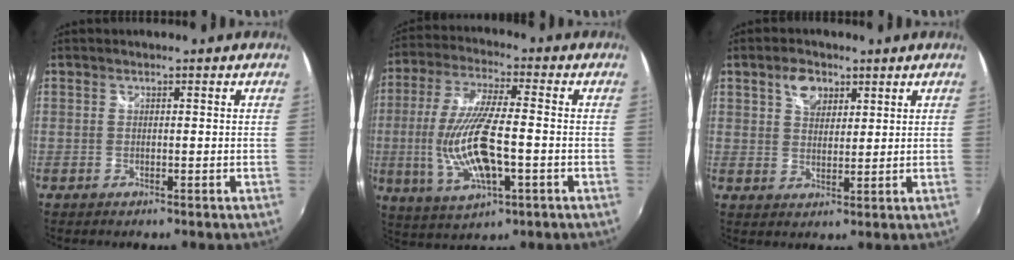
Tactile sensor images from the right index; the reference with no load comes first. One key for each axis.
{"total": 15.2, "fx": -3.0, "fy": 4.7, "fz": 14.1, "tx": -0.287, "ty": -0.014, "tz": -0.047}
{"total": 5.0, "fx": 2.8, "fy": 3.2, "fz": 2.7, "tx": -0.040, "ty": 0.010, "tz": 0.050}